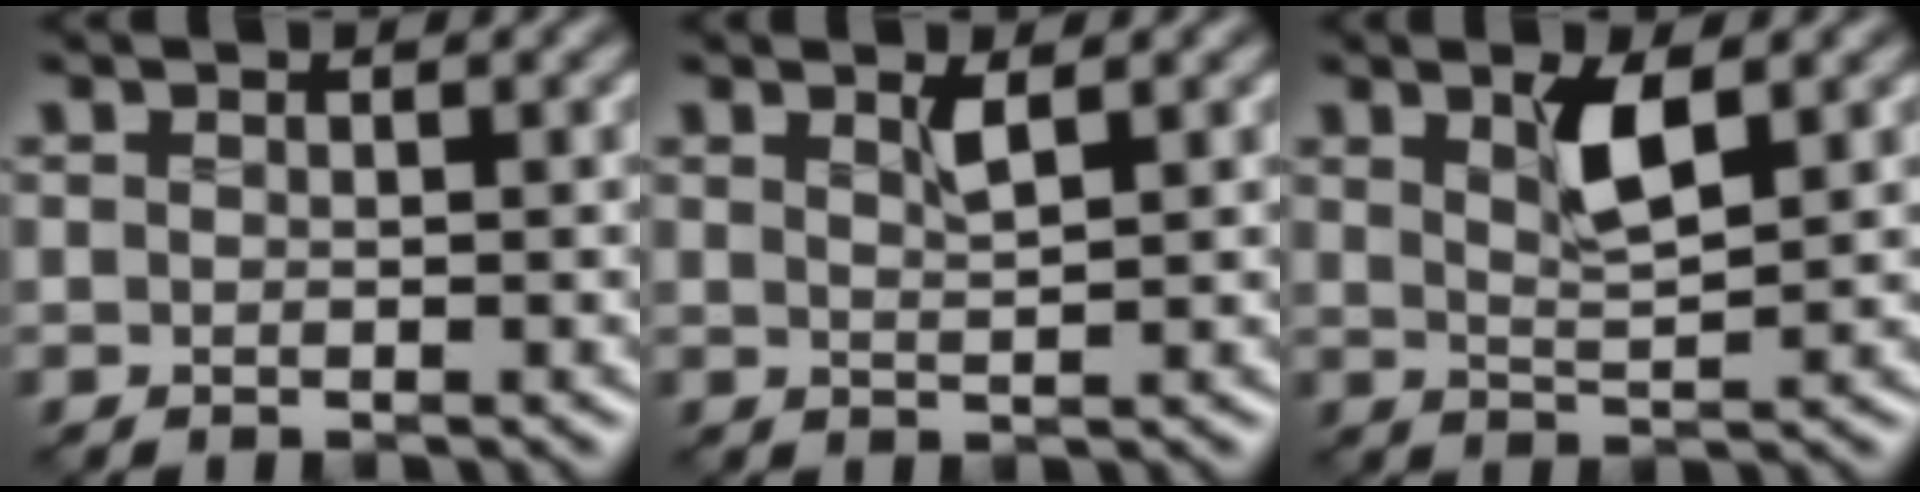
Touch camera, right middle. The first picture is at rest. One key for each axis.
{"total": 1.4, "fx": 0.8, "fy": 0.2, "fz": 1.1, "tx": -0.024, "ty": 0.000, "tz": 0.012}
{"total": 3.2, "fx": 1.4, "fy": 0.7, "fz": 2.7, "tx": -0.053, "ty": -0.004, "tz": 0.025}